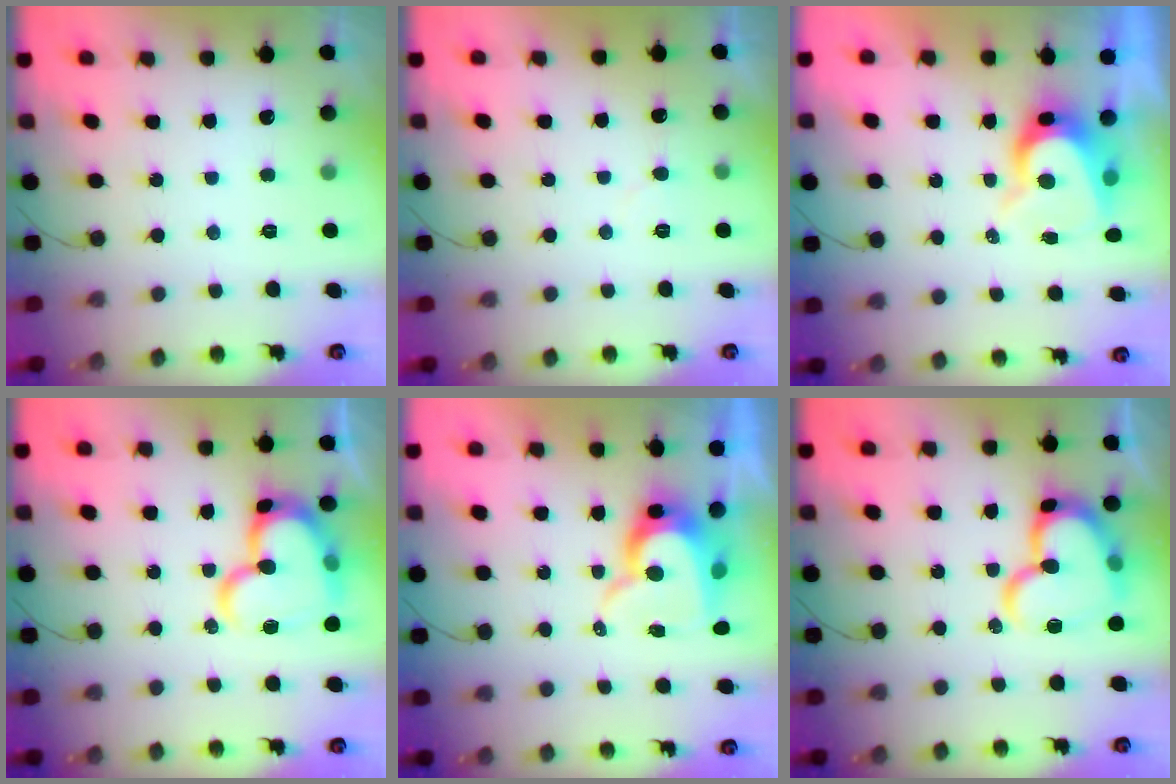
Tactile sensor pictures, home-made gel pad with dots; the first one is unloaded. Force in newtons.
{"total": 5.3, "press": 5.3, "slide": 0.5}
{"total": 8.0, "press": 8.0, "slide": 0.6}
{"total": 20.0, "press": 19.9, "slide": 2.1}
{"total": 11.2, "press": 11.1, "slide": 1.1}
{"total": 18.7, "press": 18.6, "slide": 1.9}